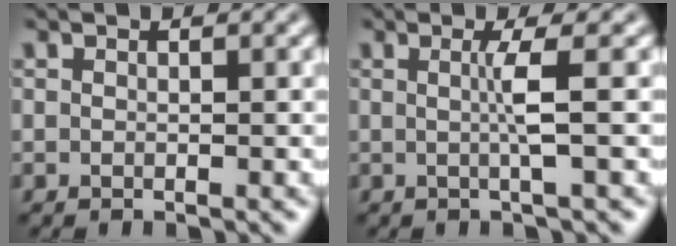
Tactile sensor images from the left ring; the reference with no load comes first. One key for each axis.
{"total": 2.2, "fx": 0.0, "fy": 0.2, "fz": 2.2, "tx": -0.049, "ty": 0.000, "tz": -0.003}